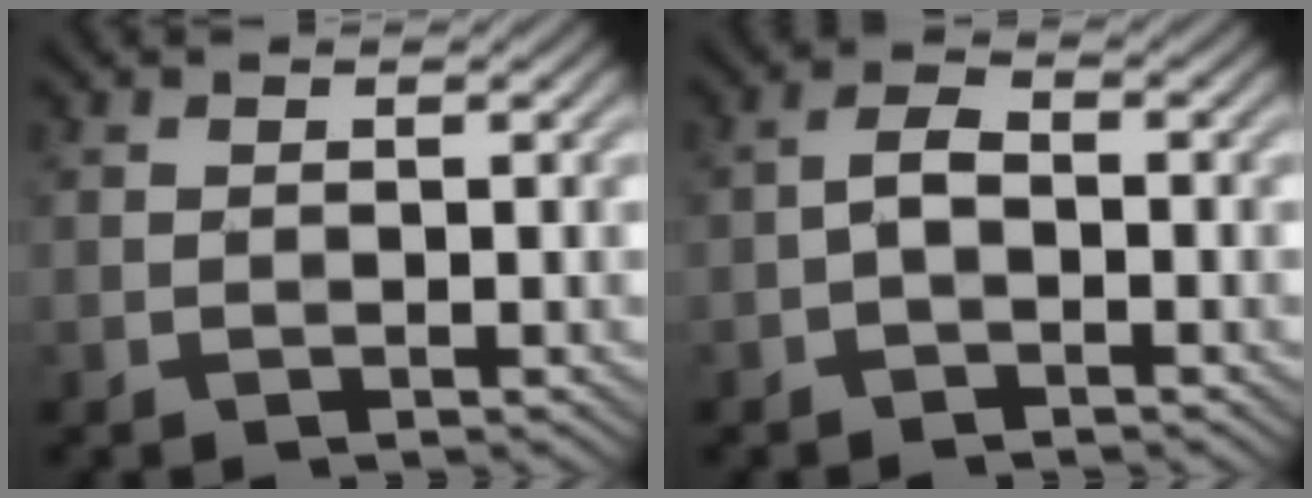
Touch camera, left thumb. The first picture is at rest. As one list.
[{"total": 2.6, "force": [-0.9, 1.3, 2.1], "torque": [-0.040, 0.008, -0.025]}]